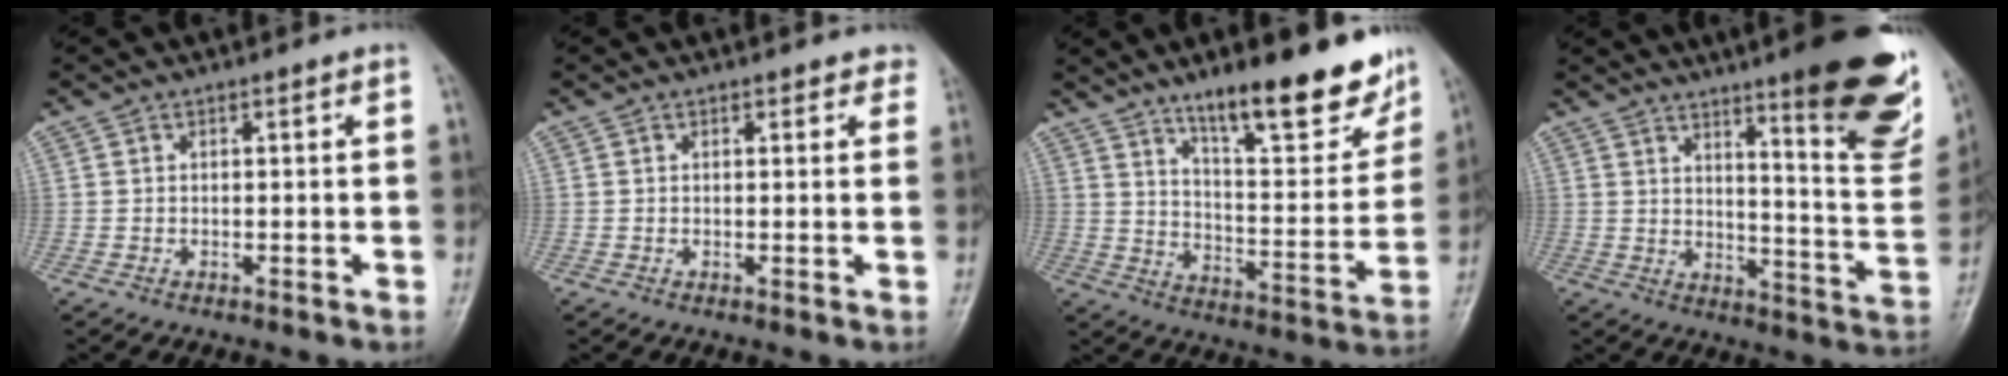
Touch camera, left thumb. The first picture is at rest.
{"total": 2.1, "force": [1.6, 1.2, 0.5], "torque": [0.020, -0.004, 0.008]}
{"total": 19.7, "force": [13.6, 5.5, 13.2], "torque": [-0.147, -0.079, 0.213]}
{"total": 22.1, "force": [12.9, 4.0, 17.5], "torque": [-0.194, -0.079, 0.178]}